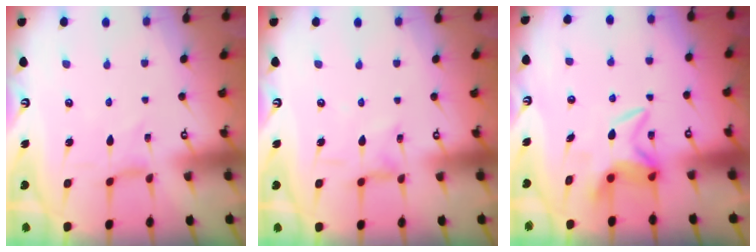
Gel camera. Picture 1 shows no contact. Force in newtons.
{"total": 1.4, "press": 1.4, "slide": 0.3}
{"total": 6.4, "press": 6.4, "slide": 0.6}